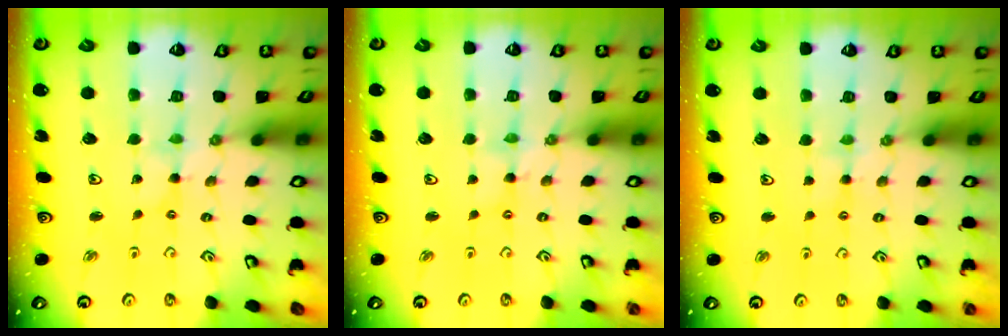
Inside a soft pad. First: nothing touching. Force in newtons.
{"total": 1.8, "press": 1.8, "slide": 0.2}
{"total": 2.8, "press": 2.8, "slide": 0.4}